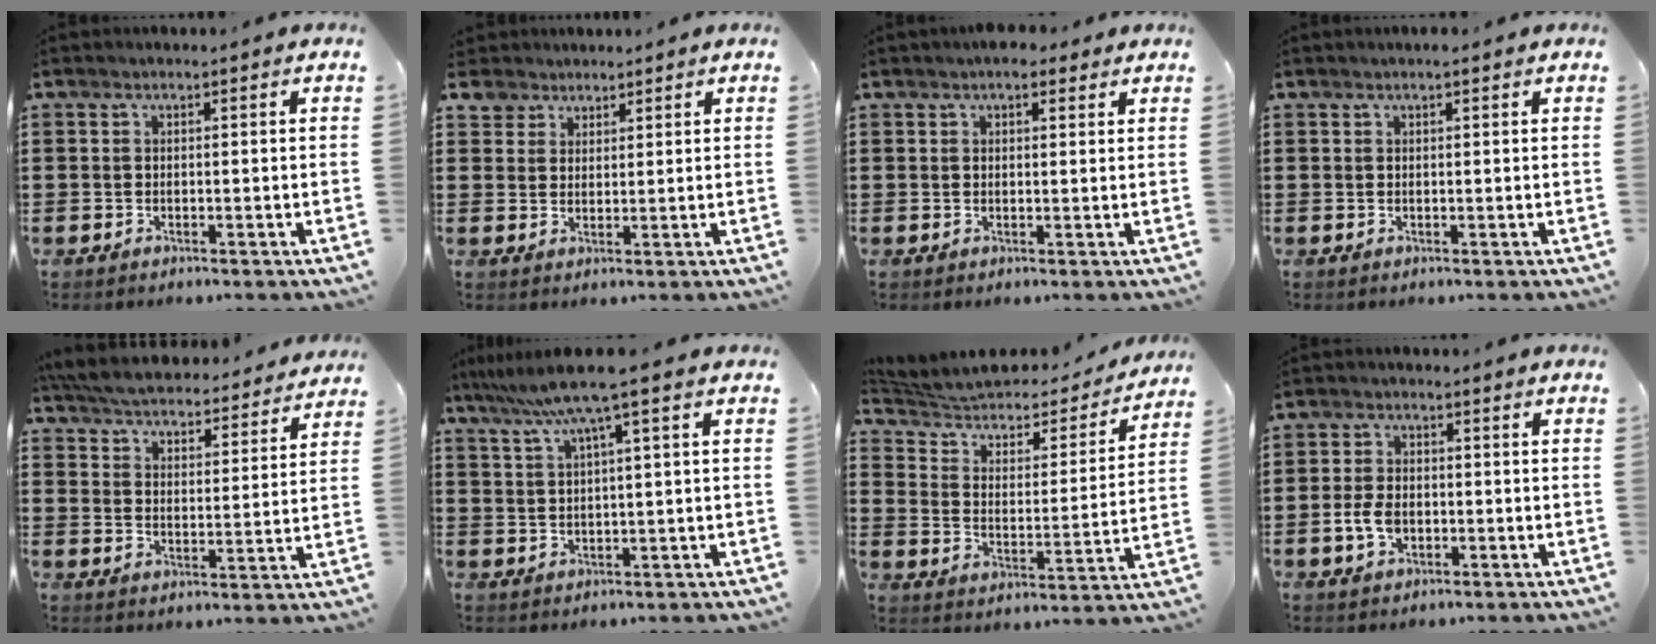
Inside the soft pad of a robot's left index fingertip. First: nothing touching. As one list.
[{"total": 3.7, "force": [2.7, 2.4, 0.2], "torque": [-0.022, 0.005, 0.052]}, {"total": 2.8, "force": [2.2, 1.2, 1.4], "torque": [-0.023, 0.005, 0.038]}, {"total": 0.8, "force": [0.4, 0.0, 0.6], "torque": [-0.012, 0.000, 0.008]}, {"total": 5.2, "force": [5.2, 0.0, 0.6], "torque": [-0.040, -0.040, 0.088]}, {"total": 6.4, "force": [3.4, -0.3, 5.4], "torque": [-0.112, -0.007, 0.055]}, {"total": 4.4, "force": [3.6, 1.7, 1.8], "torque": [-0.057, -0.031, 0.054]}, {"total": 4.4, "force": [-1.0, 2.9, 3.2], "torque": [-0.081, -0.002, -0.024]}]